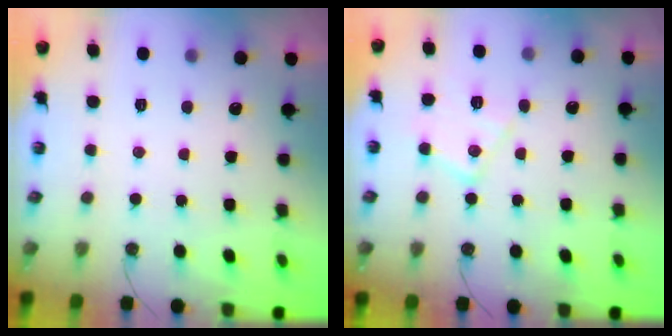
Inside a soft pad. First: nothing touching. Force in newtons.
{"total": 11.6, "press": 11.6, "slide": 0.7}